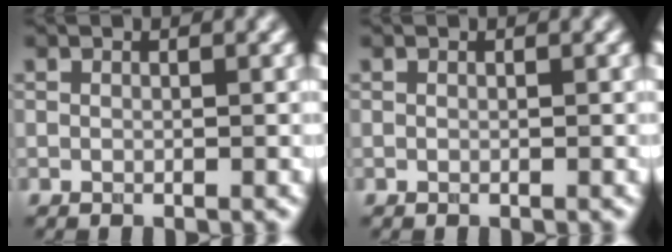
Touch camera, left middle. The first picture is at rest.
{"total": 0.0}